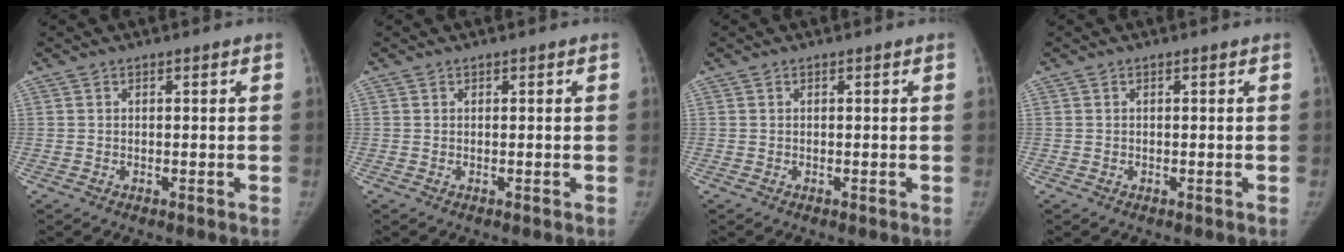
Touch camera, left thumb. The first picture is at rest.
{"total": 0.0}
{"total": 0.0}
{"total": 0.0}